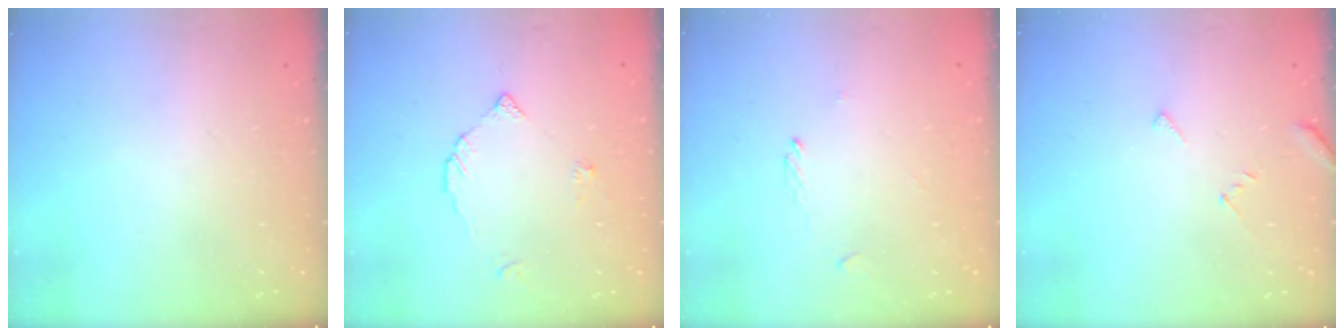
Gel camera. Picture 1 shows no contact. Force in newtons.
{"total": 3.0, "press": 3.0, "slide": 0.3}
{"total": 1.2, "press": 1.2, "slide": 0.3}
{"total": 2.8, "press": 2.8, "slide": 0.2}